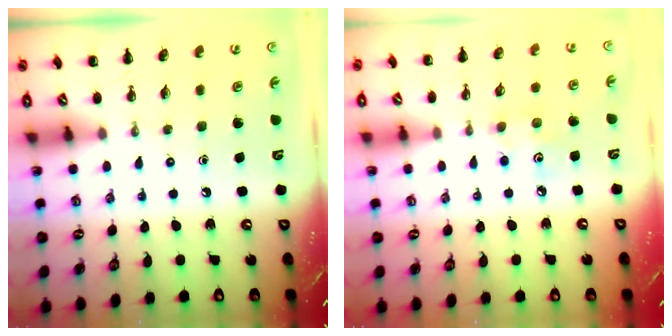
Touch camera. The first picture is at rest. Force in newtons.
{"total": 3.7, "press": 3.6, "slide": 0.8}